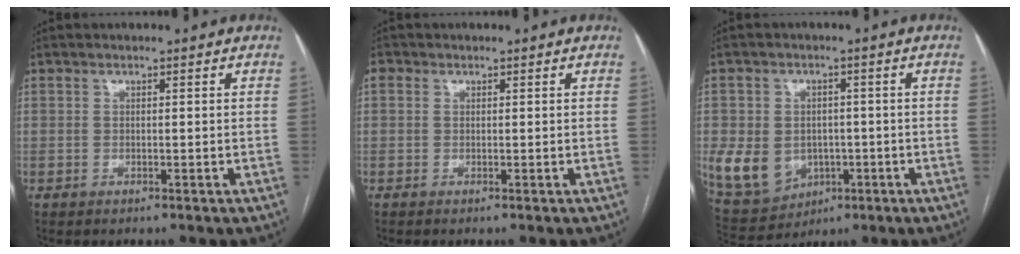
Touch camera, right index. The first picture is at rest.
{"total": 1.1, "force": [0.2, 1.0, 0.3], "torque": [-0.003, 0.003, -0.001]}
{"total": 10.0, "force": [-2.0, 8.3, 5.2], "torque": [-0.111, 0.015, -0.014]}